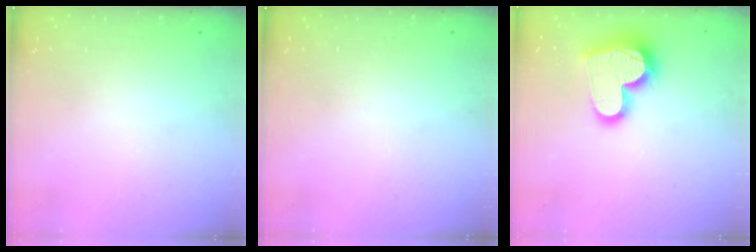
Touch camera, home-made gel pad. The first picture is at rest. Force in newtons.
{"total": 0.0}
{"total": 16.4, "press": 16.3, "slide": 1.3}